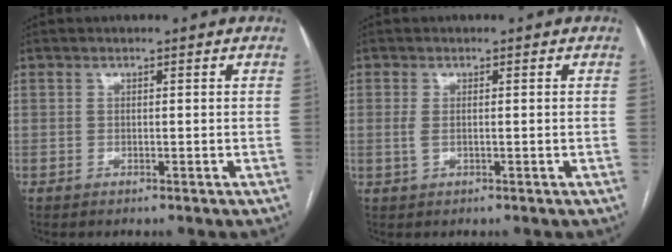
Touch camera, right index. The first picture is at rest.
{"total": 1.5, "force": [-0.1, 0.6, 1.4], "torque": [-0.034, 0.000, 0.002]}